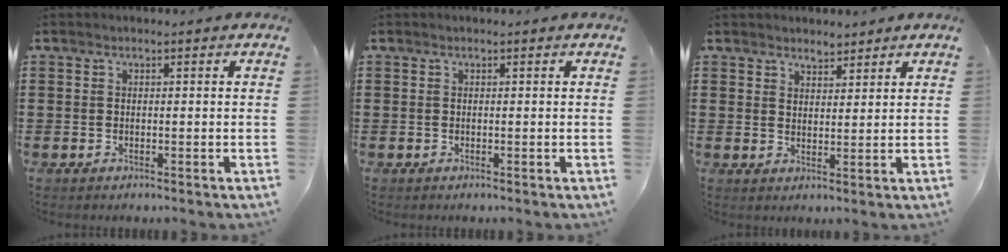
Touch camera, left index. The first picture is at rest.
{"total": 0.0}
{"total": 2.7, "force": [2.5, 1.0, 0.0], "torque": [-0.007, 0.002, 0.047]}